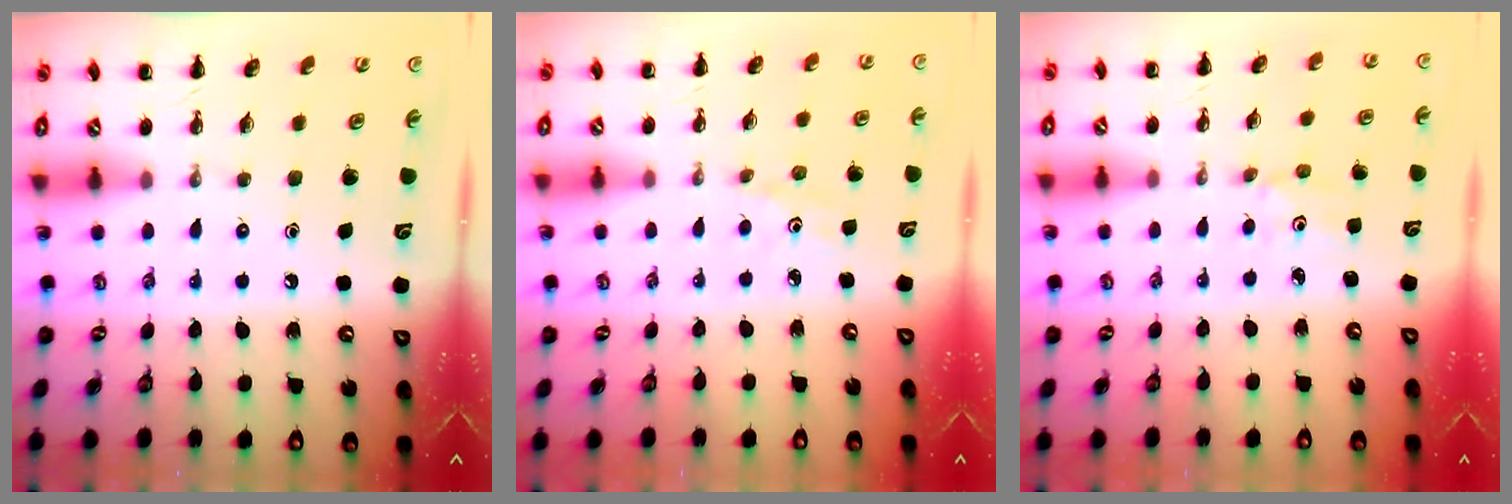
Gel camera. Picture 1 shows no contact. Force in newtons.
{"total": 2.0, "press": 1.9, "slide": 0.7}
{"total": 0.9, "press": 0.9, "slide": 0.3}